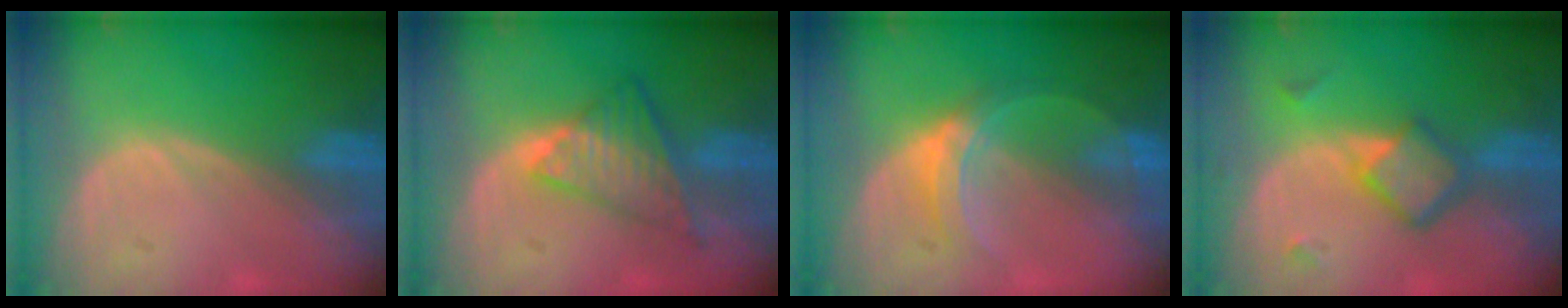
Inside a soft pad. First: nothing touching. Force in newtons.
{"total": 7.2, "press": 6.7, "slide": 2.7}
{"total": 5.1, "press": 4.9, "slide": 1.5}
{"total": 6.2, "press": 5.3, "slide": 3.2}